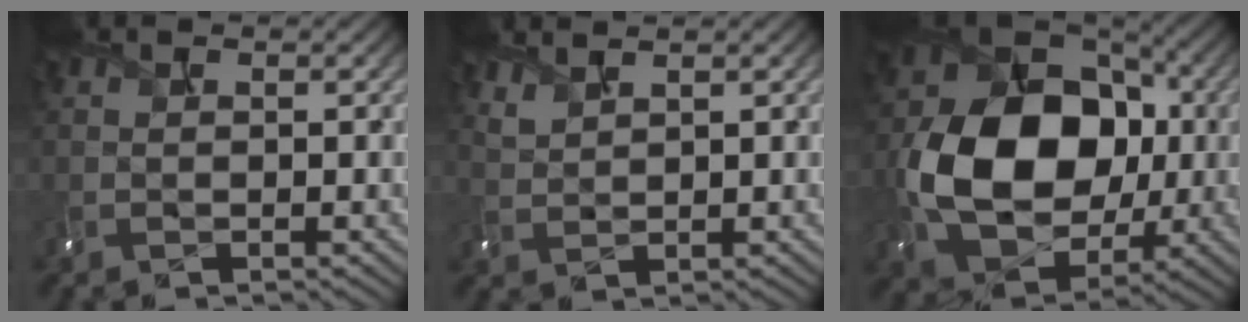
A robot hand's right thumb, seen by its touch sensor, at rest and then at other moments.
{"total": 2.5, "force": [2.2, 0.5, 0.9], "torque": [-0.014, 0.008, 0.045]}
{"total": 14.3, "force": [-1.2, 10.7, 9.4], "torque": [-0.168, -0.003, -0.010]}